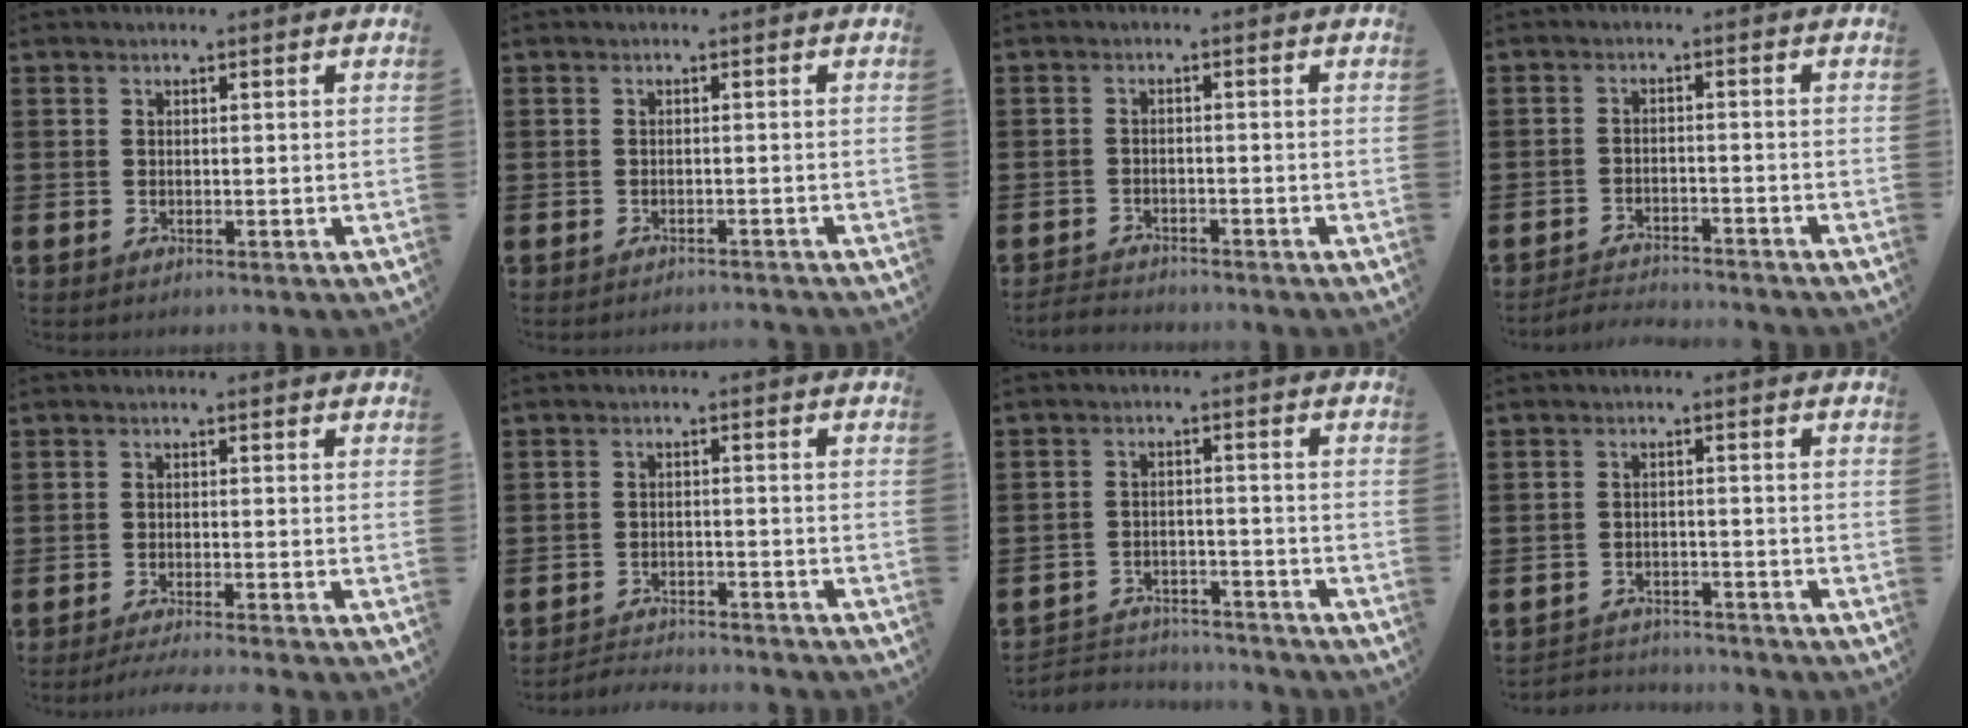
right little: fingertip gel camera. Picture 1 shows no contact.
{"total": 0.8, "force": [-0.8, -0.1, 0.0], "torque": [0.000, 0.001, -0.017]}
{"total": 1.8, "force": [-1.8, 0.1, -0.2], "torque": [-0.002, 0.003, -0.039]}
{"total": 2.6, "force": [-2.6, 0.0, -0.1], "torque": [-0.004, 0.002, -0.056]}
{"total": 1.4, "force": [-1.2, -0.1, 0.7], "torque": [-0.011, 0.001, -0.022]}
{"total": 2.6, "force": [-2.6, 0.0, -0.3], "torque": [-0.003, 0.003, -0.057]}
{"total": 3.2, "force": [-3.1, 0.6, 0.0], "torque": [-0.008, 0.004, -0.068]}
{"total": 2.5, "force": [-2.4, 0.3, -0.3], "torque": [-0.003, 0.001, -0.054]}